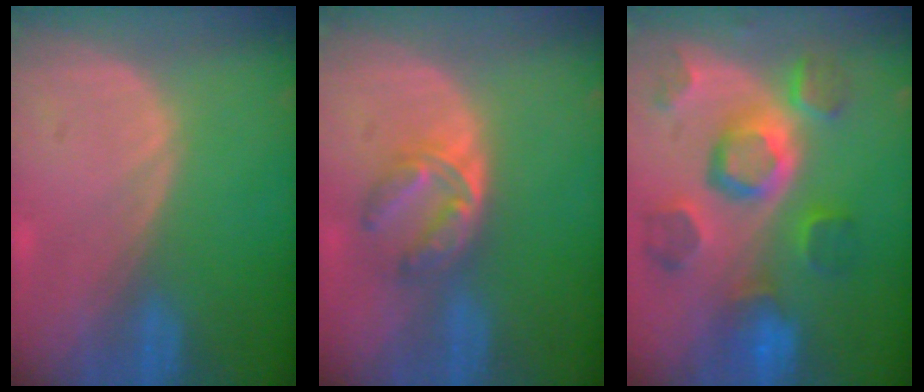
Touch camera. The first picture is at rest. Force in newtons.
{"total": 5.4, "press": 5.2, "slide": 1.4}
{"total": 11.3, "press": 10.0, "slide": 5.3}